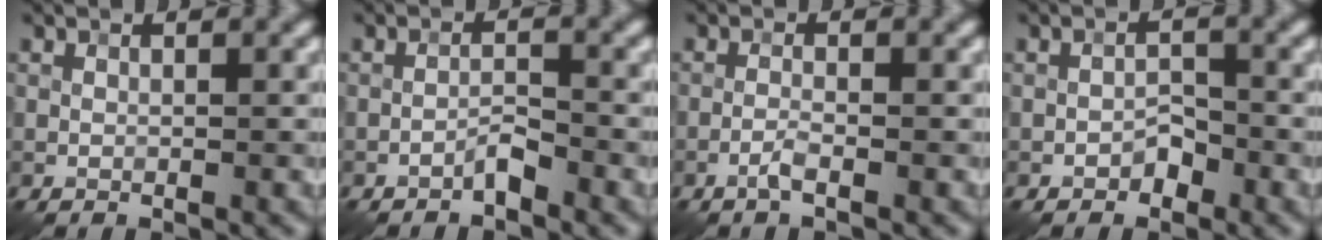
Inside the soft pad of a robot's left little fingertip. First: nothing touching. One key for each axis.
{"total": 1.4, "fx": -1.2, "fy": 0.2, "fz": 0.8, "tx": -0.014, "ty": 0.007, "tz": -0.023}
{"total": 1.2, "fx": -0.8, "fy": 0.1, "fz": 1.0, "tx": -0.019, "ty": 0.005, "tz": -0.018}
{"total": 1.6, "fx": -1.0, "fy": 1.0, "fz": 0.8, "tx": -0.011, "ty": 0.006, "tz": -0.019}